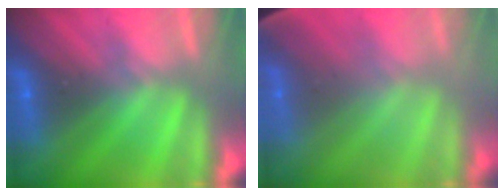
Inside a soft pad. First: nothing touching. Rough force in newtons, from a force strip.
{"total": 1.3}